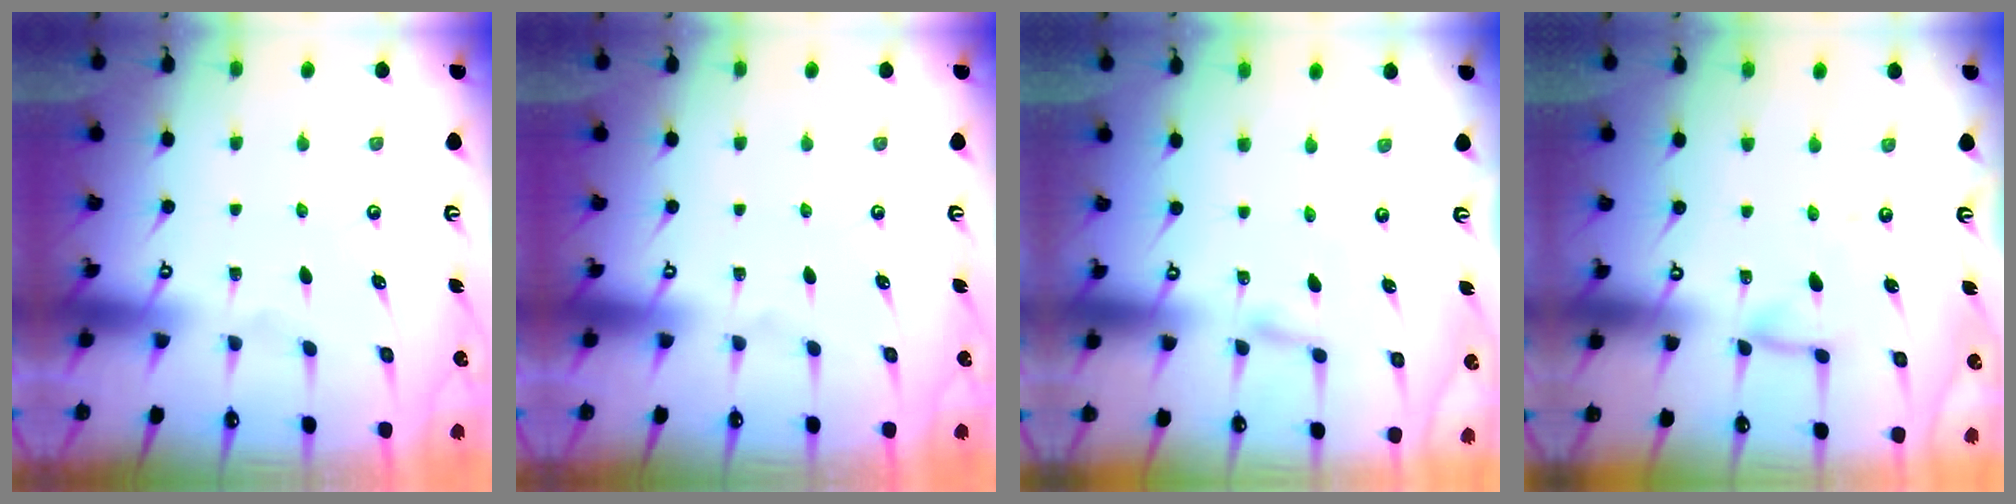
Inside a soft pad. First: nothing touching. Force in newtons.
{"total": 0.0}
{"total": 1.8, "press": 1.8, "slide": 0.2}
{"total": 6.4, "press": 6.3, "slide": 0.5}